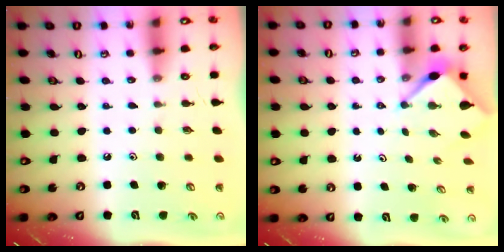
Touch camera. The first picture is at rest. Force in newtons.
{"total": 2.9, "press": 2.9, "slide": 0.3}